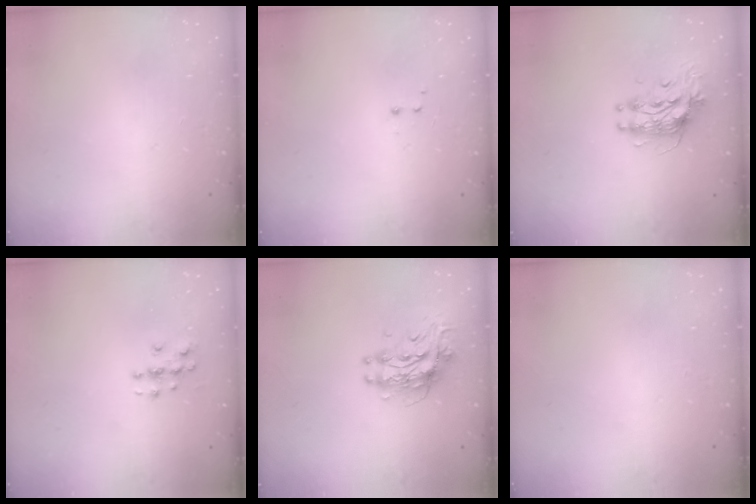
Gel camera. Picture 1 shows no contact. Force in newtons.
{"total": 1.2, "press": 1.0, "slide": 0.6}
{"total": 9.0, "press": 8.9, "slide": 0.7}
{"total": 3.4, "press": 3.4, "slide": 0.2}
{"total": 9.7, "press": 9.6, "slide": 0.9}
{"total": 0.0}